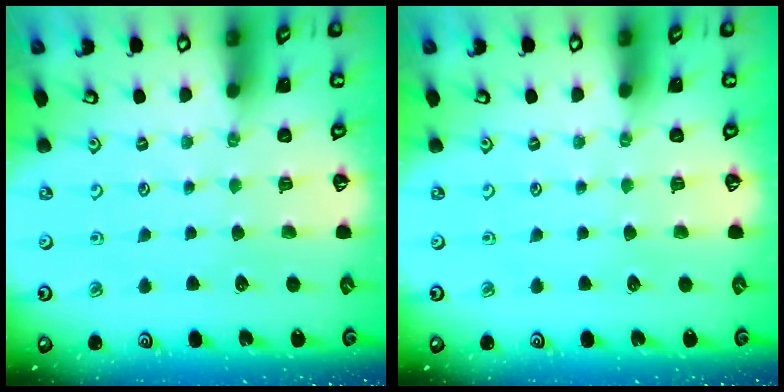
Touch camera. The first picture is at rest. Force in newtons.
{"total": 0.0}